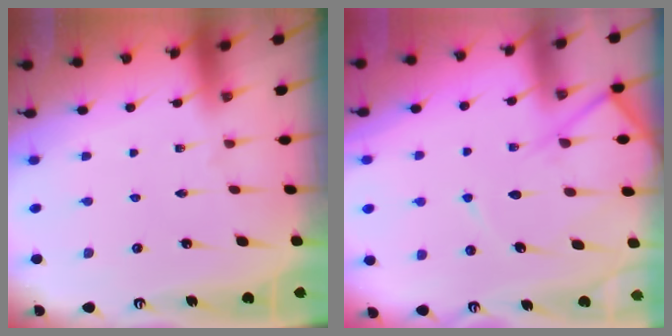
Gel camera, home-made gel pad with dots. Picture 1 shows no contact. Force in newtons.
{"total": 10.3, "press": 10.3, "slide": 1.0}